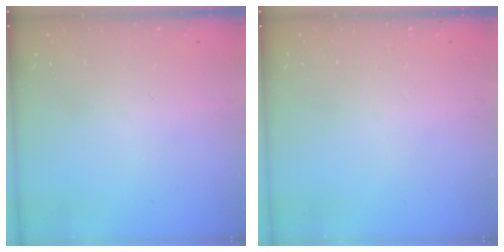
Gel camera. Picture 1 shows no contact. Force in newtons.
{"total": 0.0}